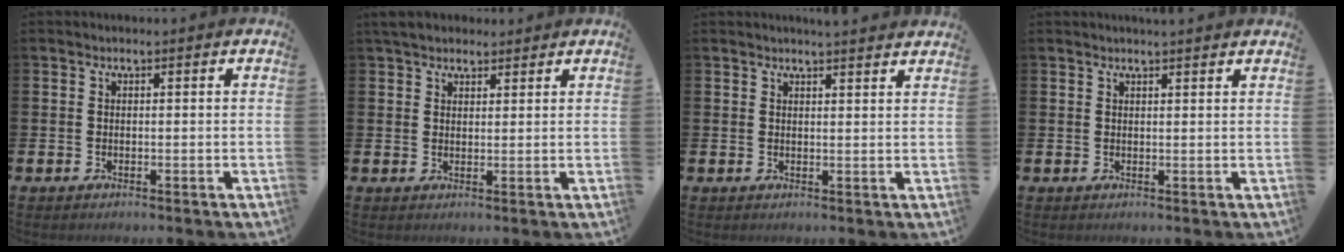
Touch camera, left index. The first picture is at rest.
{"total": 3.9, "force": [3.4, 1.6, 0.8], "torque": [-0.015, -0.007, 0.063]}
{"total": 2.5, "force": [2.5, -0.3, 0.0], "torque": [0.001, -0.015, 0.044]}
{"total": 1.4, "force": [1.4, -0.2, 0.1], "torque": [0.010, -0.009, 0.024]}